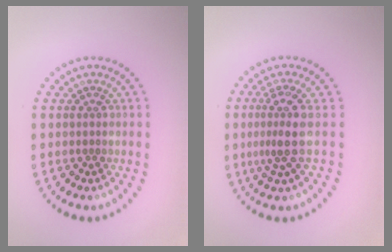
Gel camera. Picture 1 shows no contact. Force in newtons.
{"total": 2.9, "press": 2.2, "slide": 1.9}